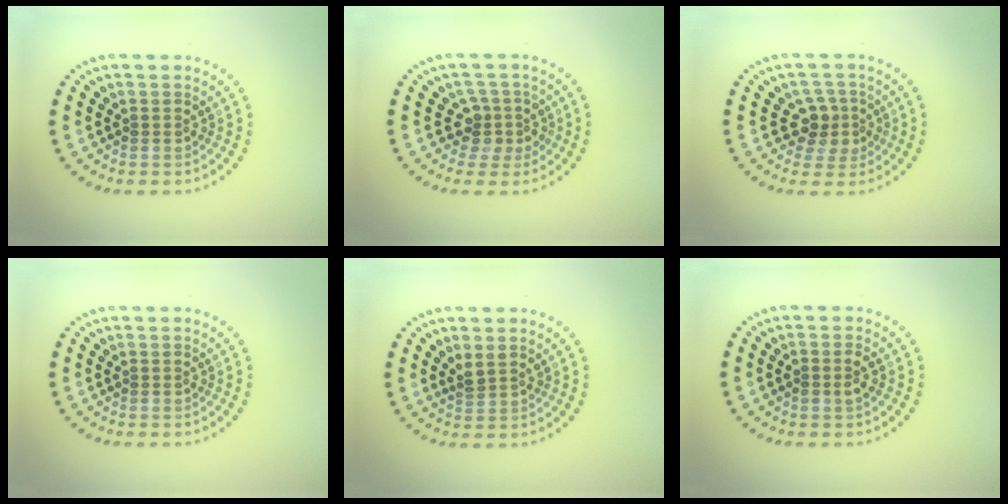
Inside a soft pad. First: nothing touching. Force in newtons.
{"total": 2.7, "press": 2.0, "slide": 1.8}
{"total": 2.7, "press": 2.4, "slide": 1.3}
{"total": 0.0}
{"total": 1.4, "press": 1.1, "slide": 0.8}
{"total": 1.3, "press": 1.3, "slide": 0.1}